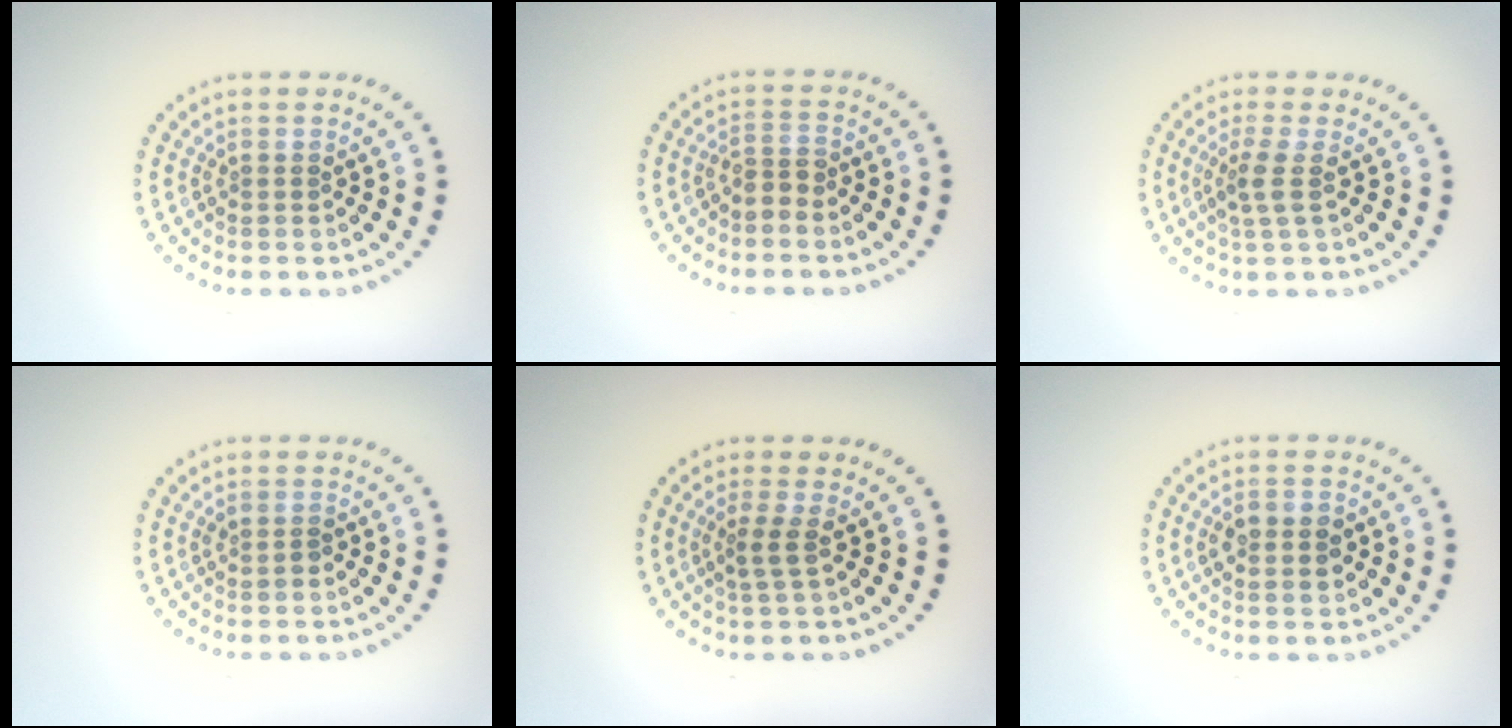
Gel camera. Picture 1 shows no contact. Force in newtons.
{"total": 1.9, "press": 1.4, "slide": 1.2}
{"total": 2.0, "press": 1.6, "slide": 1.3}
{"total": 0.6, "press": 0.6, "slide": 0.2}
{"total": 1.8, "press": 1.3, "slide": 1.3}
{"total": 2.8, "press": 2.8, "slide": 0.0}